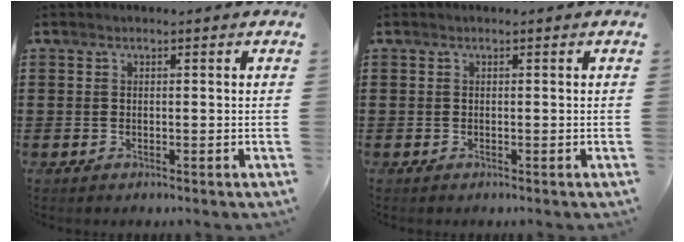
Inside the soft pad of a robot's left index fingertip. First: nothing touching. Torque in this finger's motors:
{"motor_torque": [0.00, 0.00, 0.00, 0.00]}